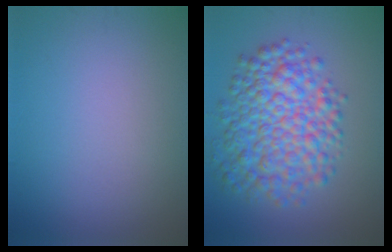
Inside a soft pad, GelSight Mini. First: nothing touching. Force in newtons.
{"total": 7.4, "press": 7.4, "slide": 0.1}